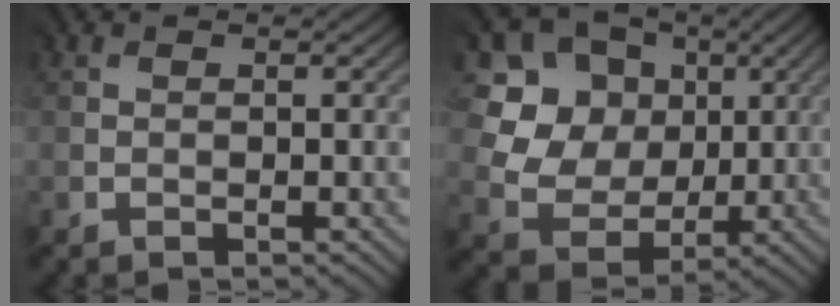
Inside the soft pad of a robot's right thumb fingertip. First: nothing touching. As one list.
[{"total": 10.0, "force": [3.0, 8.9, 3.5], "torque": [-0.119, 0.019, 0.065]}]